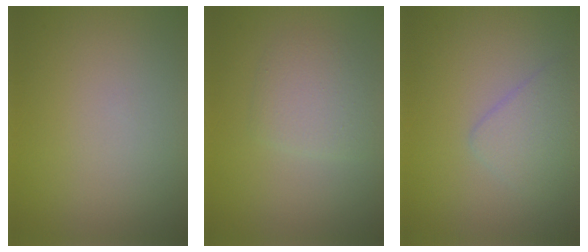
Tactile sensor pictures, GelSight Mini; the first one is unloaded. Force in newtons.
{"total": 2.6, "press": 2.6, "slide": 0.1}
{"total": 2.2, "press": 2.2, "slide": 0.0}